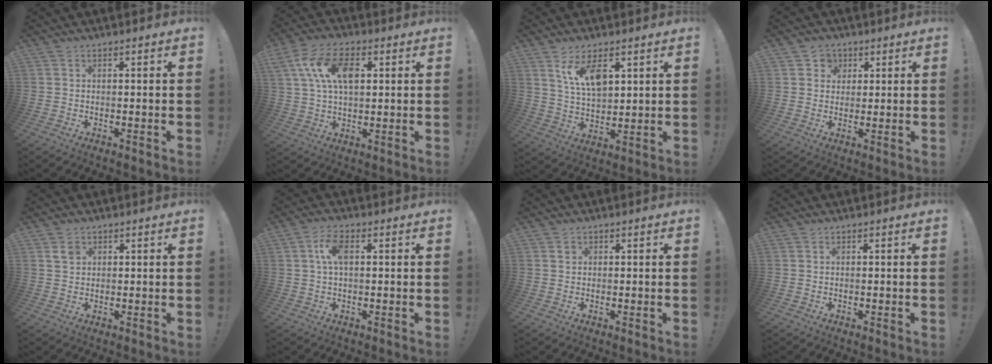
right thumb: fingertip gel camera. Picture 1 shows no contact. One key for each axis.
{"total": 13.4, "fx": 4.0, "fy": 7.8, "fz": 10.1, "tx": -0.183, "ty": 0.005, "tz": 0.073}
{"total": 10.1, "fx": 5.5, "fy": 4.9, "fz": 6.9, "tx": -0.124, "ty": -0.021, "tz": 0.102}
{"total": 4.5, "fx": 1.6, "fy": 4.2, "fz": 0.8, "tx": -0.008, "ty": -0.008, "tz": 0.029}
{"total": 2.7, "fx": 1.4, "fy": 2.0, "fz": 1.1, "tx": -0.016, "ty": 0.000, "tz": 0.026}
{"total": 5.9, "fx": 1.1, "fy": 2.8, "fz": 5.0, "tx": -0.092, "ty": 0.009, "tz": 0.019}
{"total": 1.1, "fx": 0.6, "fy": 0.9, "fz": 0.2, "tx": 0.005, "ty": -0.001, "tz": 0.009}
{"total": 0.0}